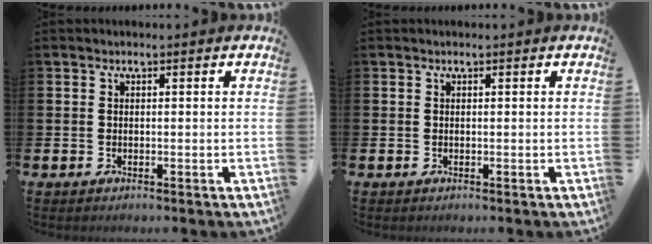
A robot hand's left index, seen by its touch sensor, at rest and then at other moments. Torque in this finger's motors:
{"motor_torque": [-0.01, -0.22, -0.12, 0.01]}